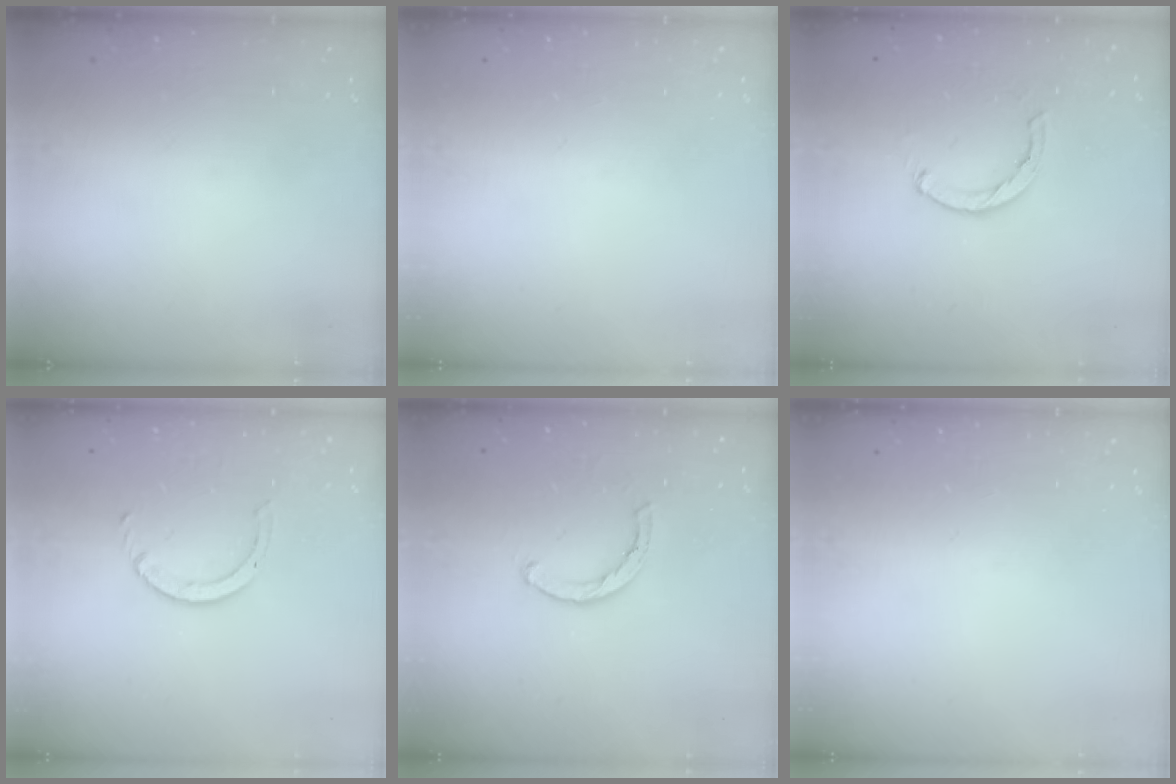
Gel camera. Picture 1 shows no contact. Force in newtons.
{"total": 0.0}
{"total": 2.1, "press": 2.1, "slide": 0.3}
{"total": 2.5, "press": 2.4, "slide": 0.3}
{"total": 2.1, "press": 2.1, "slide": 0.1}
{"total": 0.0}